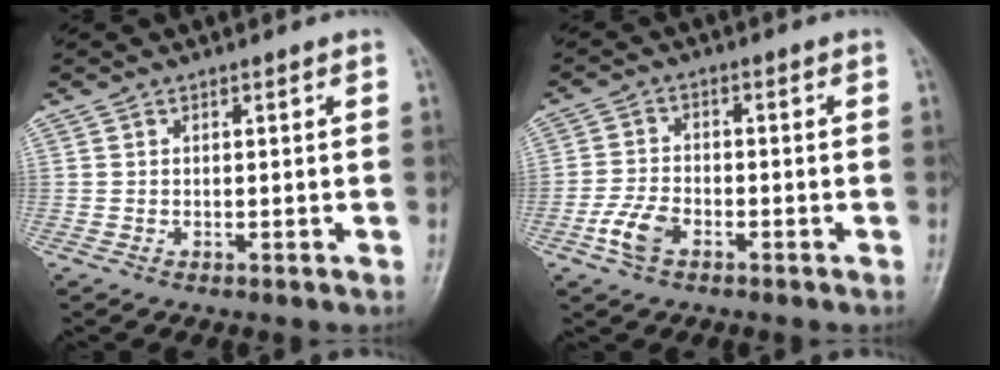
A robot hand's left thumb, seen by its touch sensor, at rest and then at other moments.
{"total": 5.3, "force": [-2.6, 3.0, 3.4], "torque": [-0.073, 0.011, -0.055]}